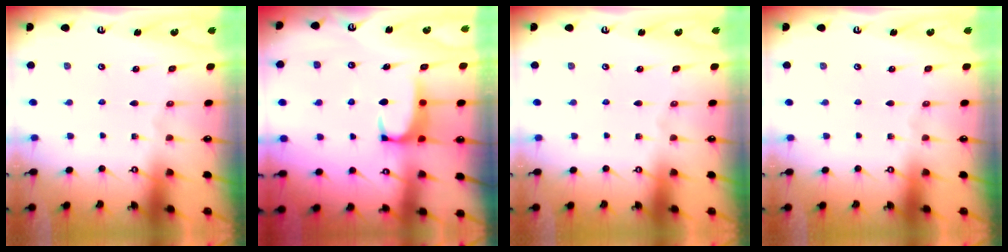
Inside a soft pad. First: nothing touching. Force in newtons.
{"total": 1.9, "press": 1.9, "slide": 0.3}
{"total": 0.0}
{"total": 0.0}